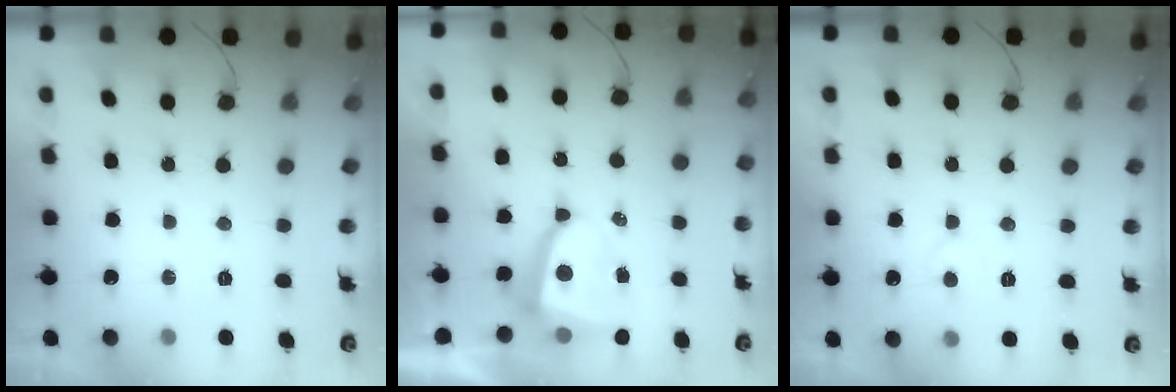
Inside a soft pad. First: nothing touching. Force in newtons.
{"total": 6.4, "press": 6.3, "slide": 0.9}
{"total": 5.8, "press": 5.8, "slide": 0.5}